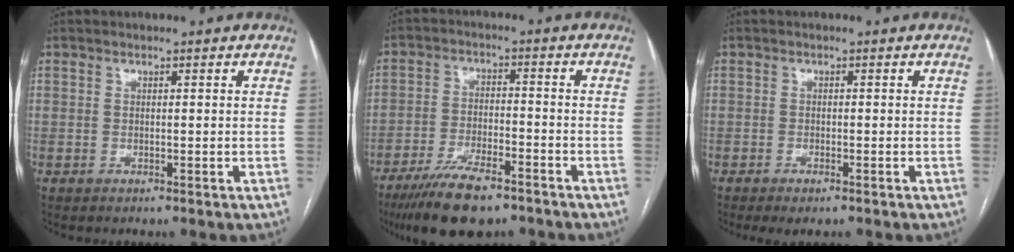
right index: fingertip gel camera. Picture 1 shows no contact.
{"total": 11.1, "force": [-8.2, 3.0, 6.8], "torque": [-0.119, -0.018, -0.142]}
{"total": 2.4, "force": [-1.7, 0.6, 1.5], "torque": [-0.022, -0.004, -0.023]}